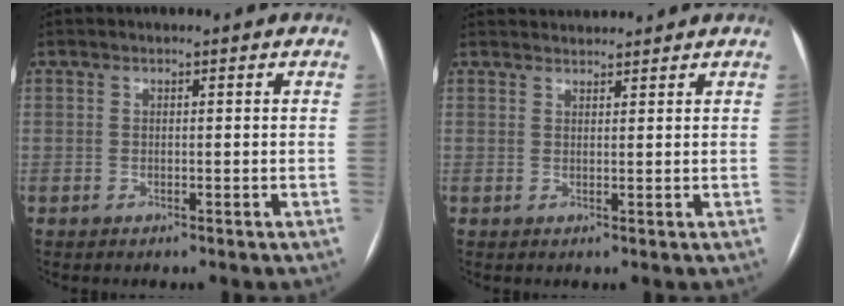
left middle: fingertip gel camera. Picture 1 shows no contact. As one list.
[{"total": 3.3, "force": [3.3, 0.3, 0.1], "torque": [-0.007, 0.028, 0.054]}]